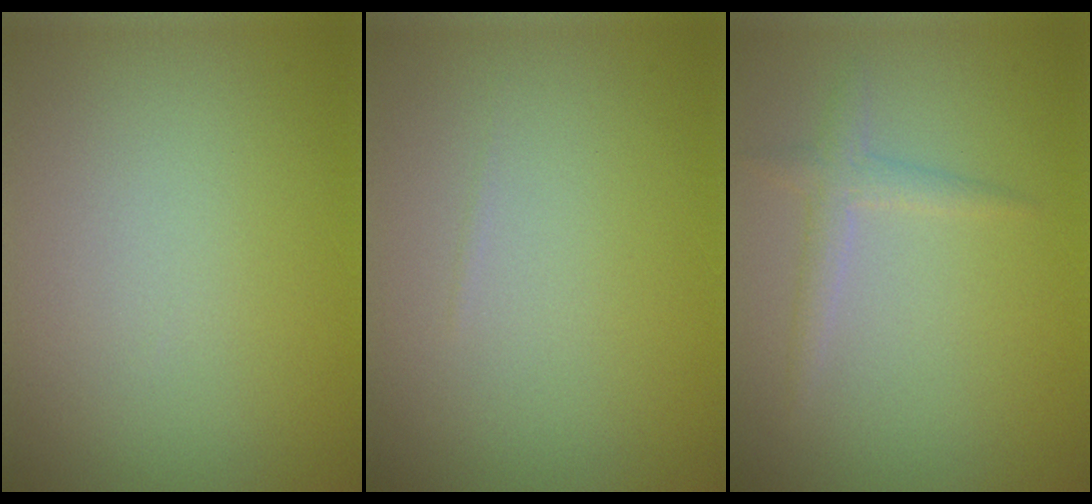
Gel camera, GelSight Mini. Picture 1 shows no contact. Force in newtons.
{"total": 0.0}
{"total": 1.6, "press": 1.6, "slide": 0.0}